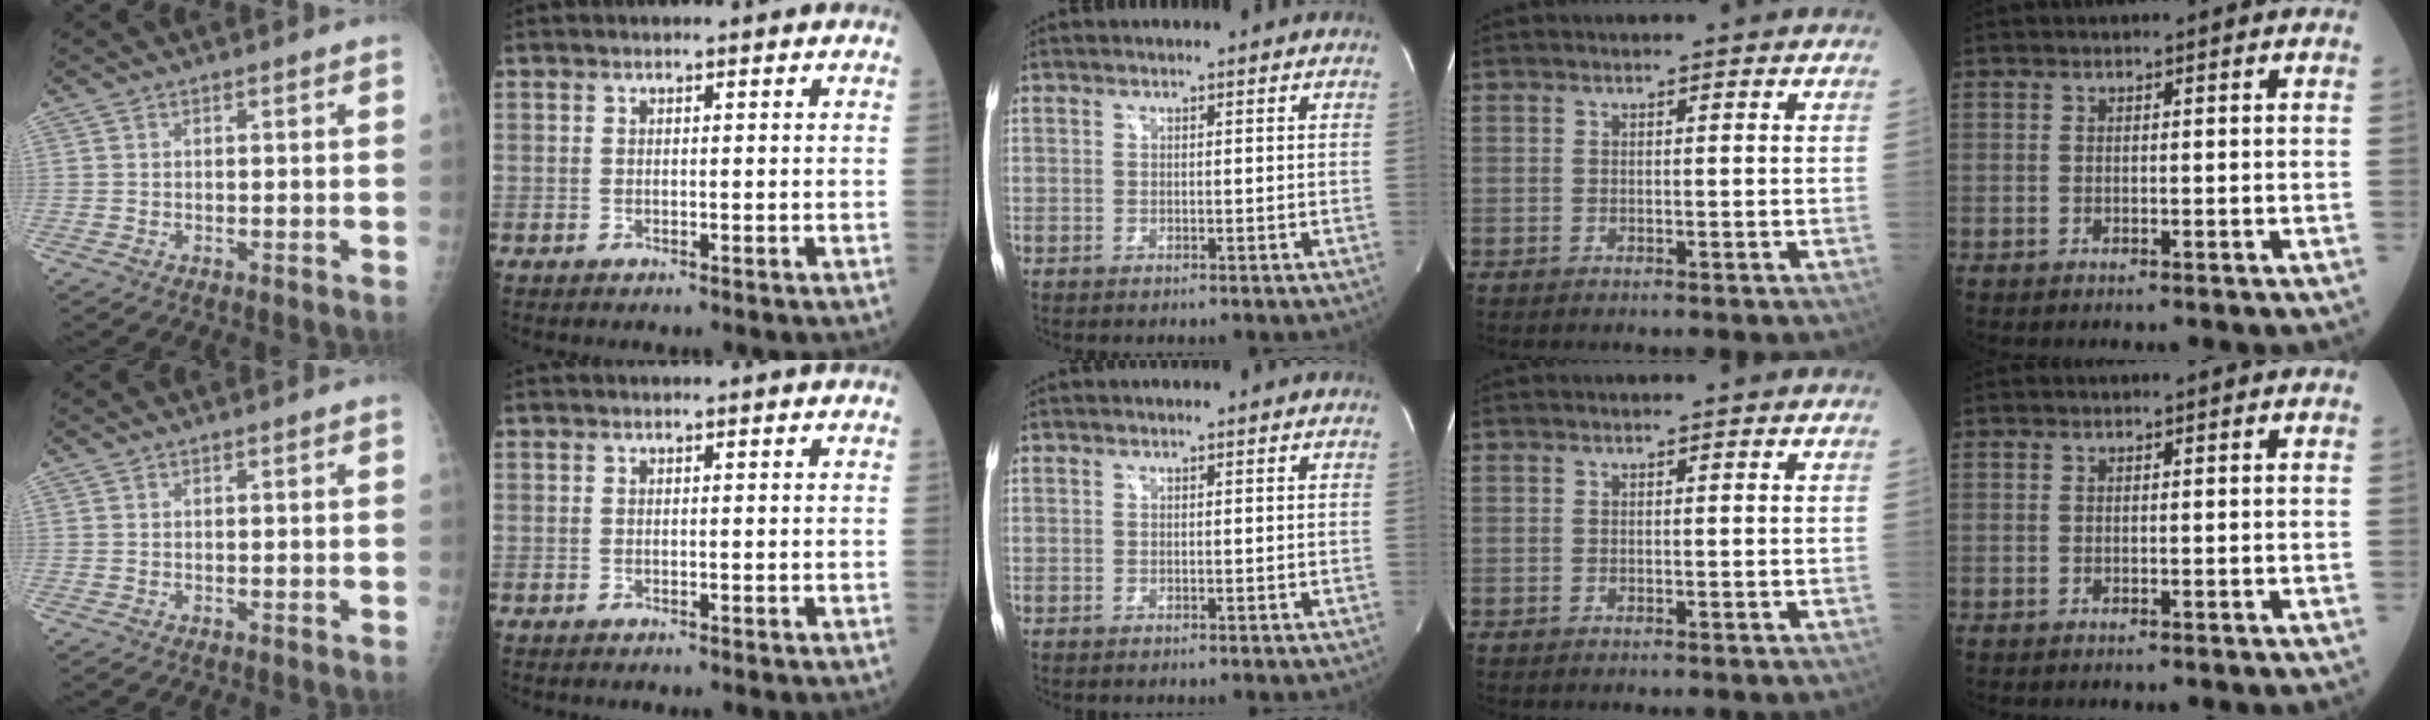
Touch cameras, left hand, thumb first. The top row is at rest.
{}